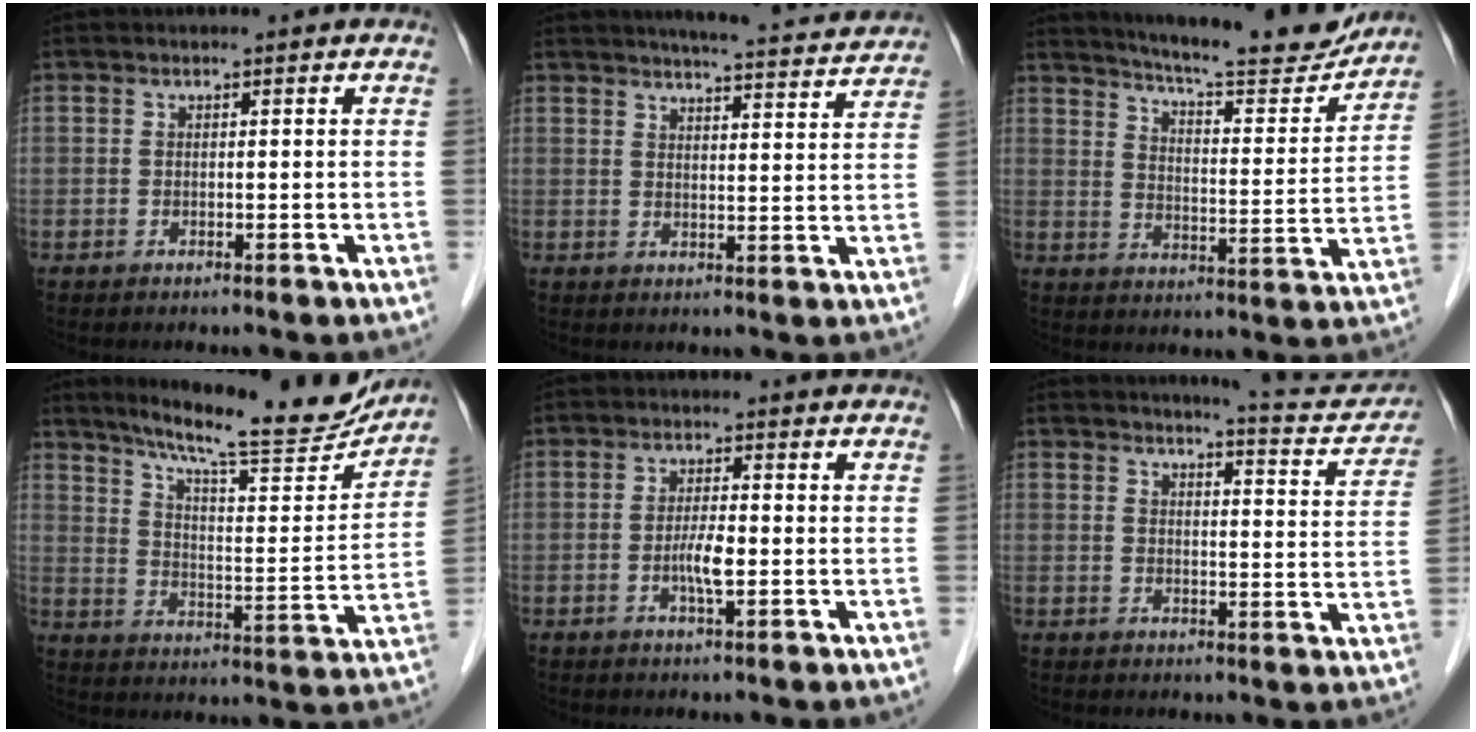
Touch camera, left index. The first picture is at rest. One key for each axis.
{"total": 14.2, "fx": 13.4, "fy": 1.0, "fz": 4.7, "tx": -0.059, "ty": -0.012, "tz": 0.154}
{"total": 17.3, "fx": 16.0, "fy": 1.5, "fz": 6.4, "tx": -0.100, "ty": -0.040, "tz": 0.214}
{"total": 19.1, "fx": 17.0, "fy": 1.7, "fz": 8.5, "tx": -0.134, "ty": -0.031, "tz": 0.239}
{"total": 3.4, "fx": -1.0, "fy": 0.5, "fz": 3.2, "tx": -0.065, "ty": -0.006, "tz": -0.019}
{"total": 9.2, "fx": 9.0, "fy": 0.7, "fz": 2.0, "tx": -0.019, "ty": -0.026, "tz": 0.095}